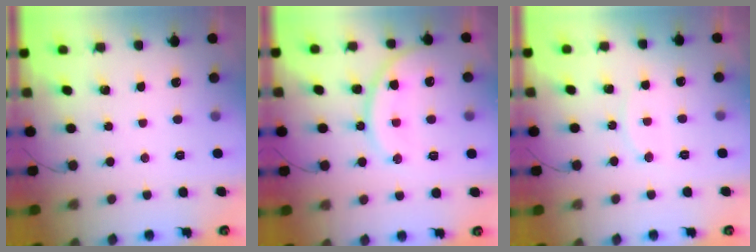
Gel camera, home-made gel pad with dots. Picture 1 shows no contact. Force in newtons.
{"total": 15.0, "press": 14.9, "slide": 1.3}
{"total": 5.2, "press": 5.2, "slide": 0.2}